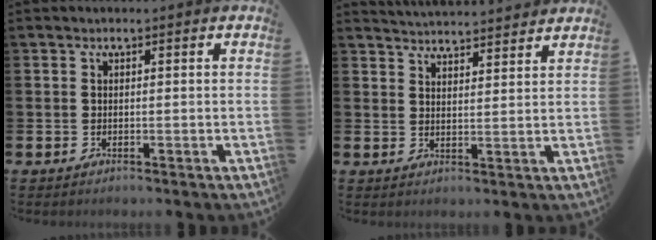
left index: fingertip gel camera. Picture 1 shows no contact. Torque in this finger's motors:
{"motor_torque": [0.90, -1.24, 0.21, 0.08]}